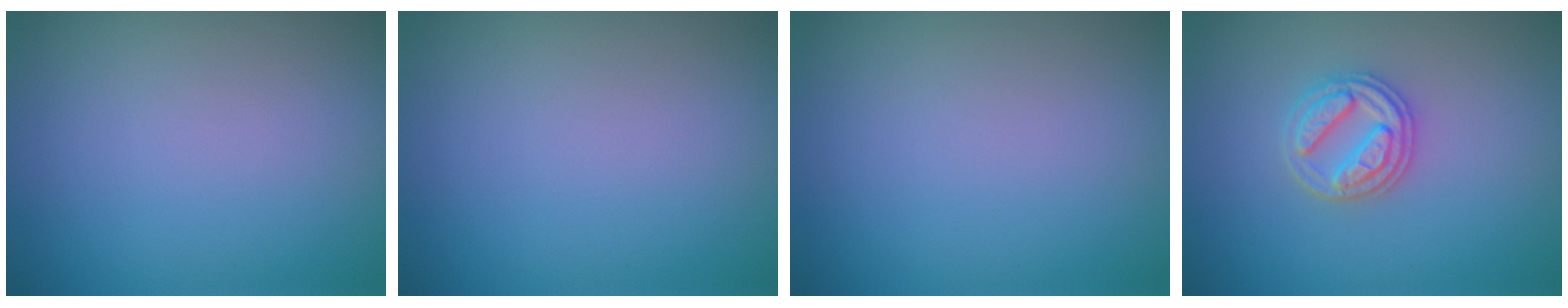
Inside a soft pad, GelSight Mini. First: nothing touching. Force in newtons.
{"total": 0.0}
{"total": 0.0}
{"total": 2.8, "press": 2.7, "slide": 0.8}